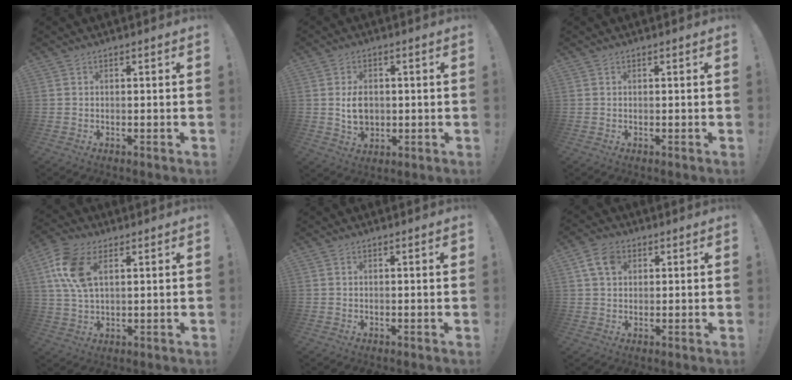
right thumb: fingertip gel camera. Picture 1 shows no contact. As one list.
[{"total": 6.9, "force": [0.3, 5.3, 4.3], "torque": [-0.056, 0.000, 0.005]}, {"total": 0.0}, {"total": 12.2, "force": [4.6, 6.8, 9.0], "torque": [-0.195, -0.001, 0.088]}, {"total": 0.7, "force": [0.3, -0.1, 0.7], "torque": [-0.009, 0.000, 0.003]}, {"total": 7.1, "force": [2.7, 5.0, 4.3], "torque": [-0.074, 0.004, 0.055]}]